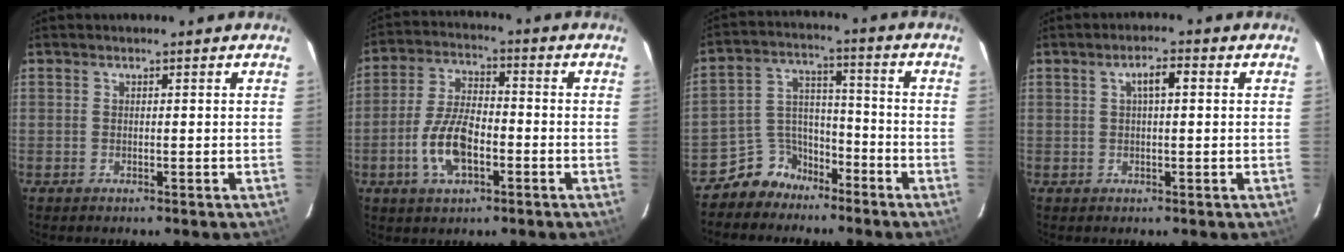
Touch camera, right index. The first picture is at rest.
{"total": 10.2, "force": [-3.6, 4.8, 8.3], "torque": [-0.175, 0.004, -0.064]}
{"total": 8.0, "force": [-6.1, 5.1, 1.0], "torque": [-0.027, 0.042, -0.110]}
{"total": 3.3, "force": [0.9, 0.8, 3.1], "torque": [-0.057, 0.010, 0.016]}